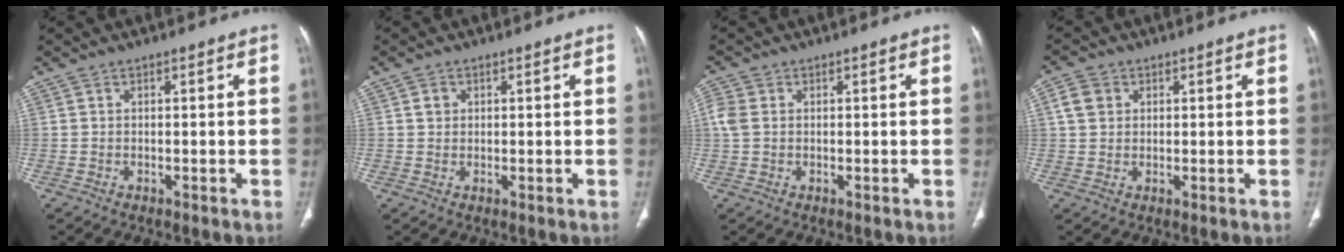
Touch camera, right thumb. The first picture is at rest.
{"total": 1.7, "force": [0.5, 1.5, 0.6], "torque": [-0.003, 0.000, 0.006]}
{"total": 3.2, "force": [0.4, 2.4, 2.0], "torque": [-0.063, 0.009, 0.007]}
{"total": 4.0, "force": [1.2, 3.3, 1.8], "torque": [-0.022, 0.002, 0.024]}